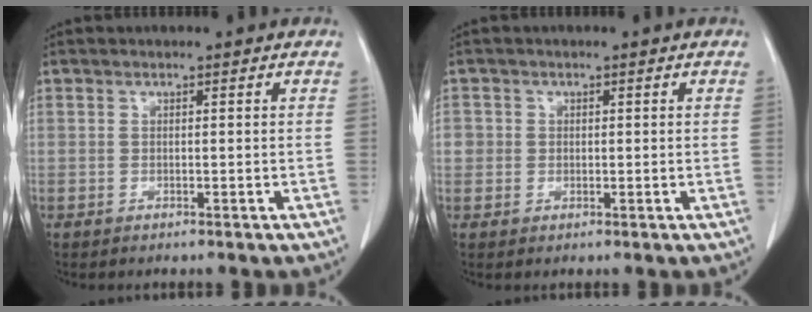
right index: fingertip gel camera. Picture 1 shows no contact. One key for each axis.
{"total": 2.1, "fx": 0.1, "fy": 2.1, "fz": 0.4, "tx": 0.004, "ty": 0.004, "tz": 0.000}